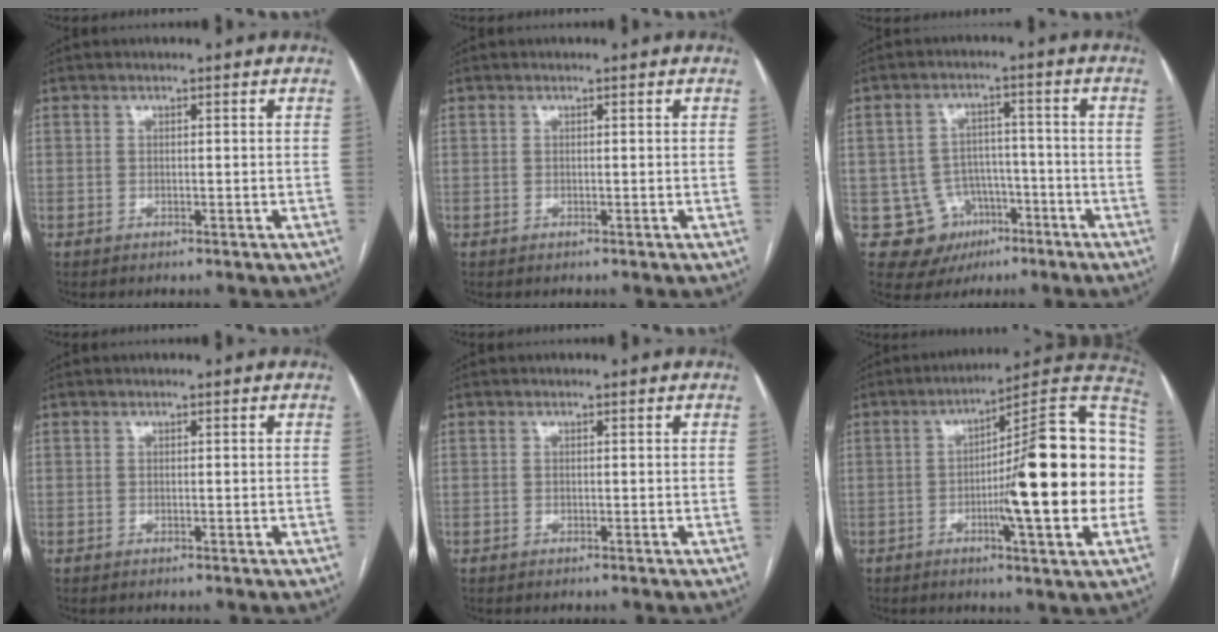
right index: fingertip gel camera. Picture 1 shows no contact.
{"total": 0.0}
{"total": 8.8, "force": [-3.5, 7.9, 1.5], "torque": [-0.023, 0.013, -0.041]}
{"total": 0.0}
{"total": 0.0}
{"total": 21.3, "force": [-2.3, 1.8, 21.1], "torque": [-0.261, 0.020, -0.035]}